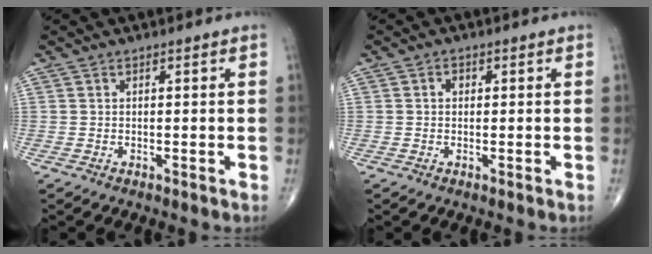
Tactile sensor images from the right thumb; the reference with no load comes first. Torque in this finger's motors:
{"motor_torque": [0.49, 0.51, 0.29, -0.02, -0.02]}